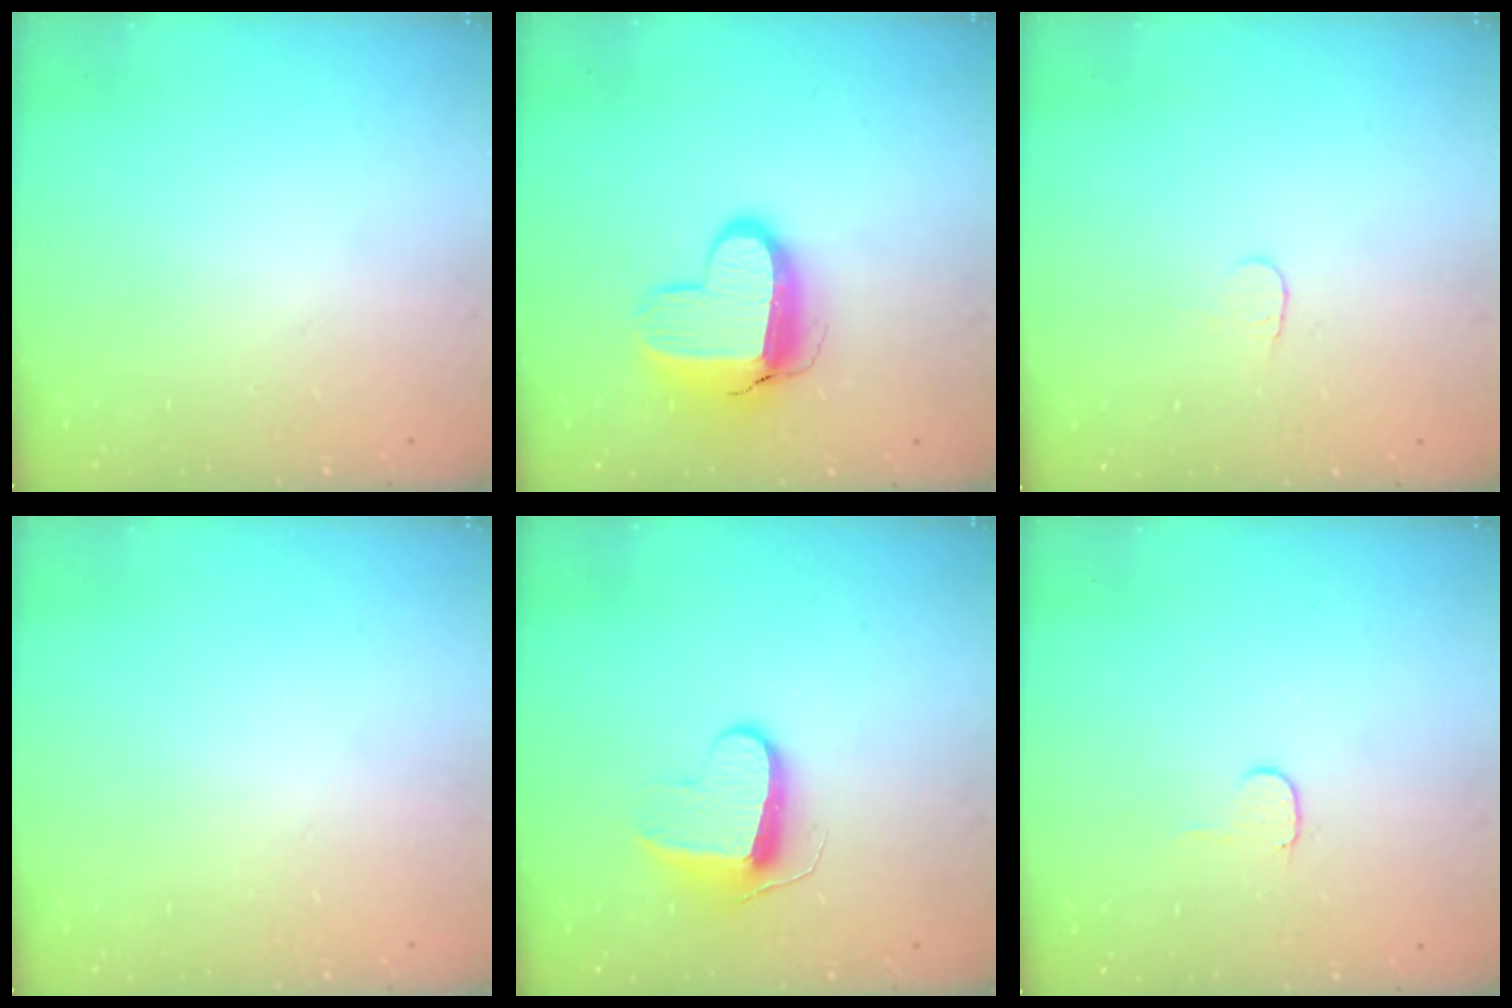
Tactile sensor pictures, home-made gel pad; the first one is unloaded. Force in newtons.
{"total": 12.8, "press": 12.8, "slide": 1.0}
{"total": 3.8, "press": 3.8, "slide": 0.3}
{"total": 0.0}
{"total": 9.5, "press": 9.5, "slide": 0.7}
{"total": 4.4, "press": 4.4, "slide": 0.3}